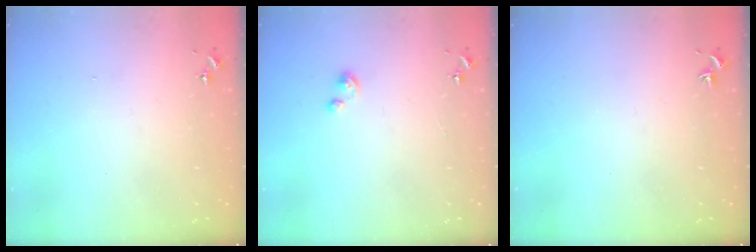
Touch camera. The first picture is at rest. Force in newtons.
{"total": 3.0, "press": 3.0, "slide": 0.2}
{"total": 0.0}